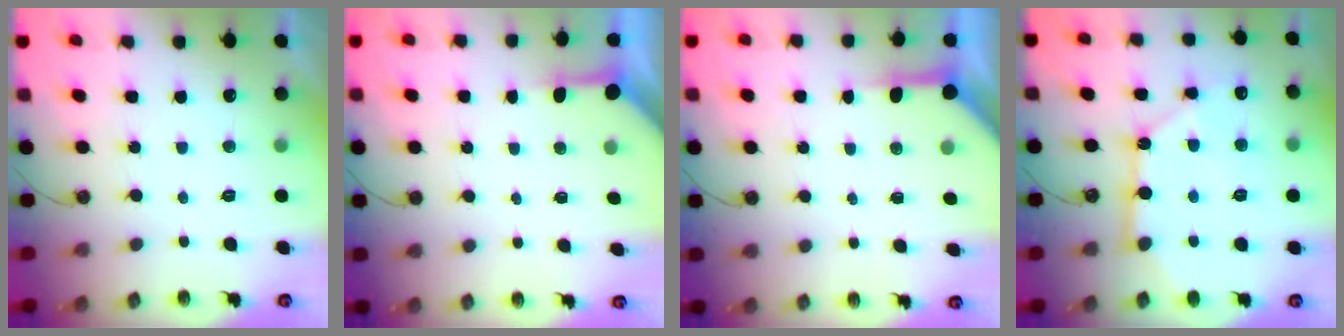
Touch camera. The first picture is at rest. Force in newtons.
{"total": 3.4, "press": 3.3, "slide": 0.4}
{"total": 6.5, "press": 6.5, "slide": 0.4}
{"total": 13.6, "press": 13.5, "slide": 1.7}